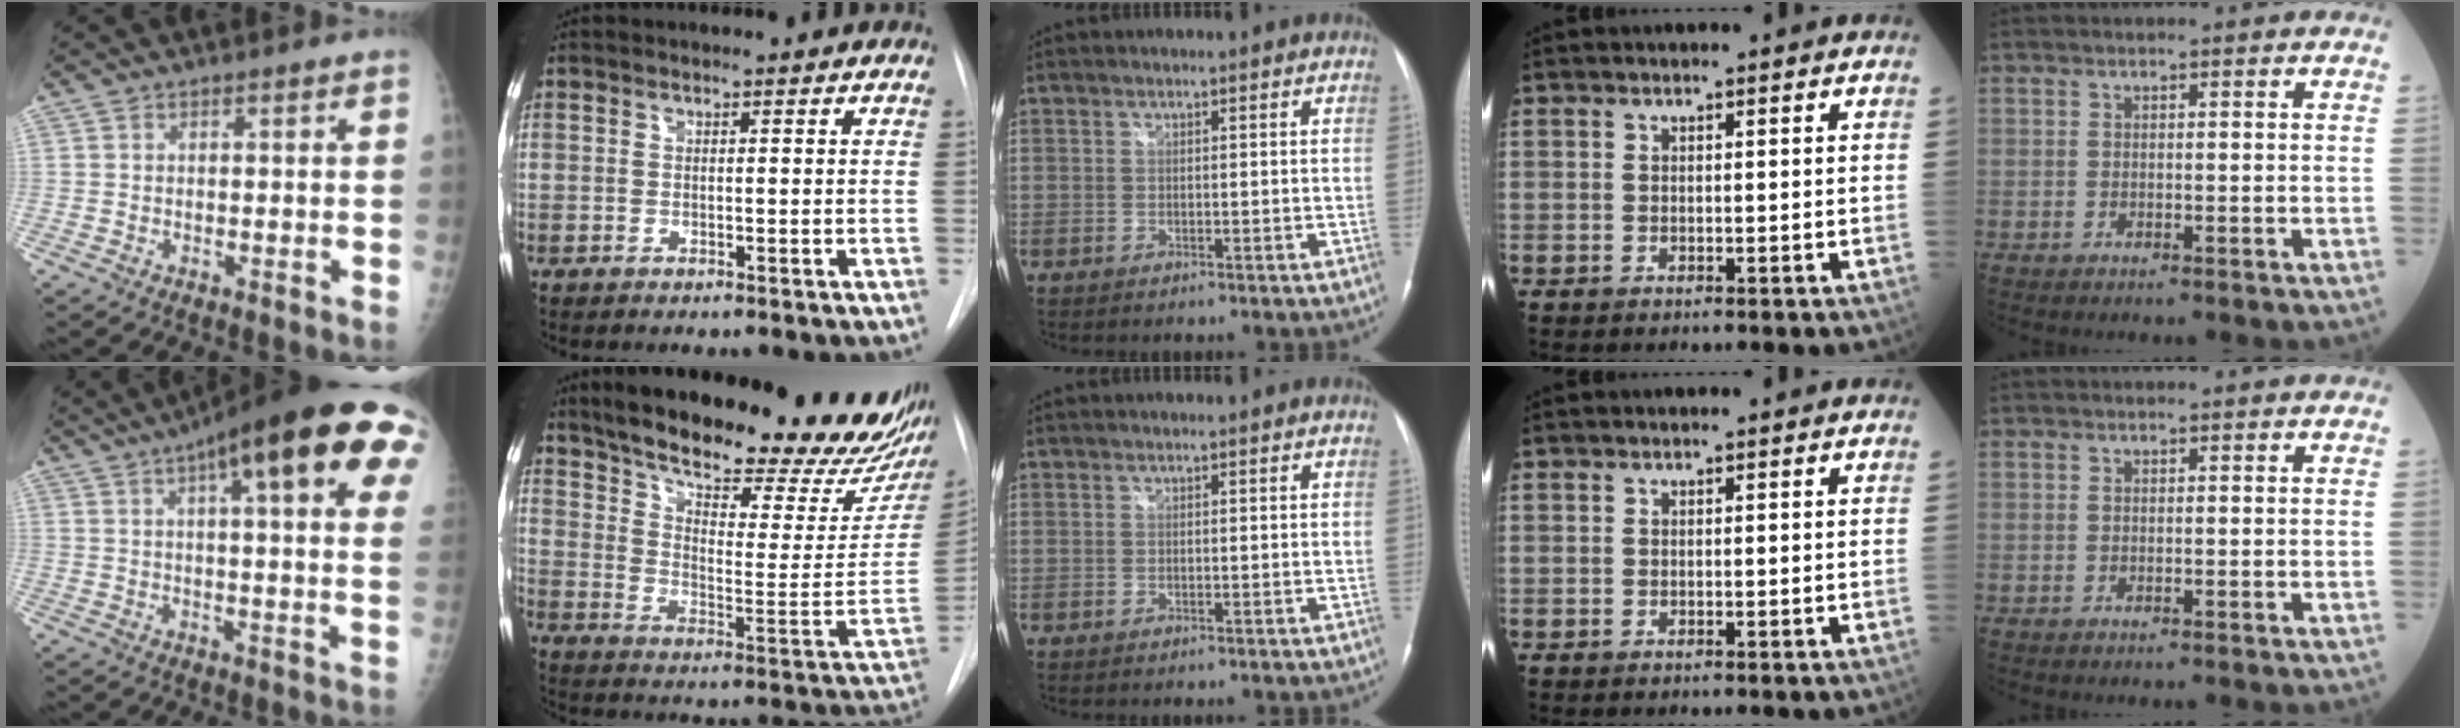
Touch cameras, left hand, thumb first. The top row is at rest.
{"thumb": {"total": 25.4, "force": [11.0, 6.2, 22.0], "torque": [-0.267, 0.016, 0.145]}, "index": {"total": 29.0, "force": [23.8, 6.5, 15.3], "torque": [-0.239, -0.052, 0.312]}}